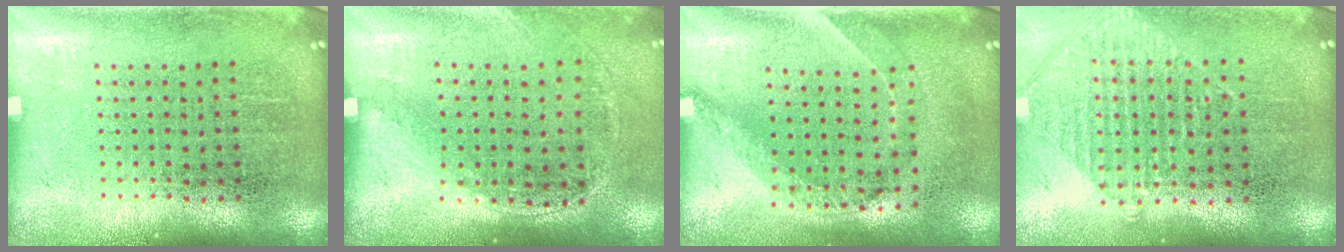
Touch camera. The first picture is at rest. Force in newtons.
{"total": 1.4, "press": 1.0, "slide": 1.0}
{"total": 1.4, "press": 1.1, "slide": 0.9}
{"total": 0.9, "press": 0.9, "slide": 0.1}